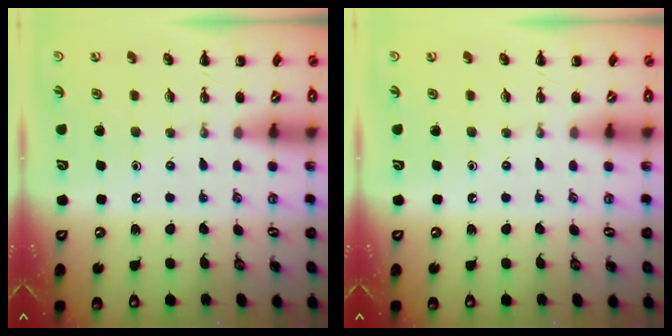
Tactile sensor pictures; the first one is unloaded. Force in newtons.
{"total": 0.0}